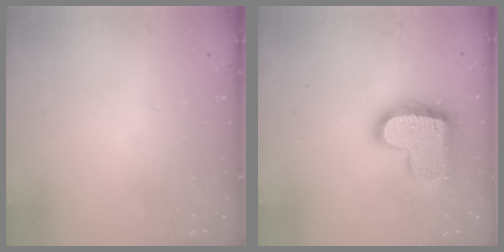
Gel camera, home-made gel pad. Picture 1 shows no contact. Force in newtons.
{"total": 19.3, "press": 19.3, "slide": 1.3}